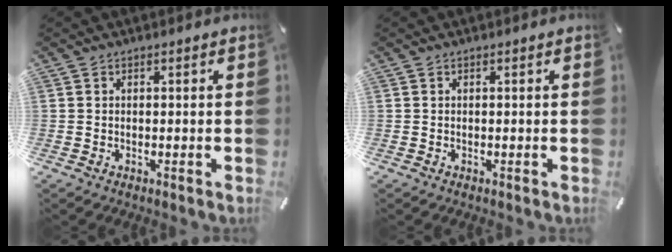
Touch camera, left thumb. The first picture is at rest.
{"total": 0.0}